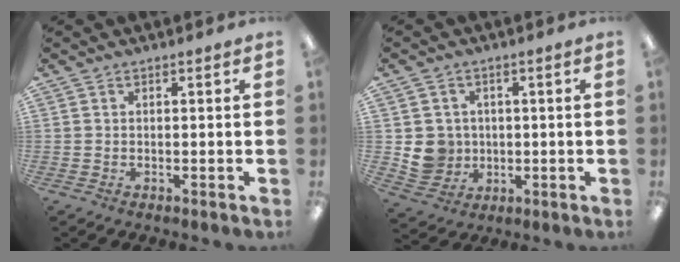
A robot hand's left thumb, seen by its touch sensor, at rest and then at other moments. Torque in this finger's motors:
{"motor_torque": [-0.03, 0.05, 0.02, -0.01, 0.02]}